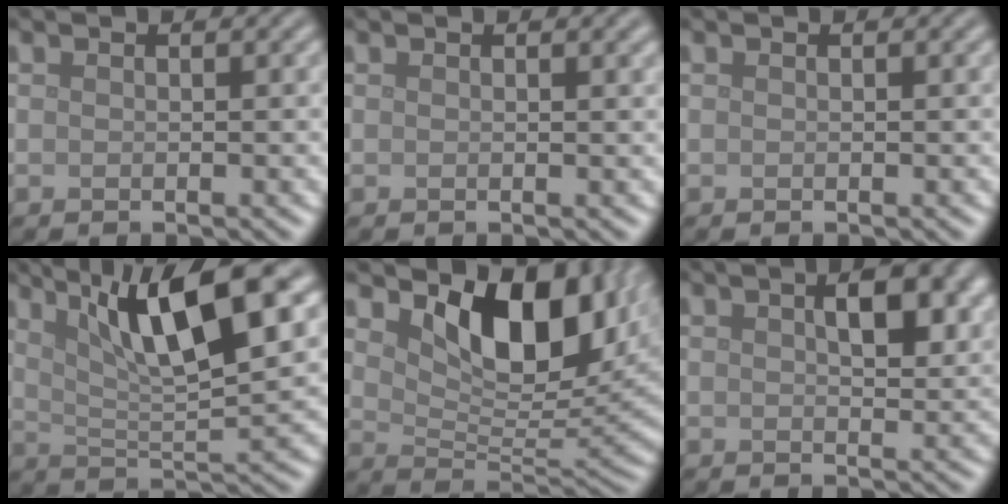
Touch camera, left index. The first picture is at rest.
{"total": 1.1, "force": [0.6, 0.3, 0.8], "torque": [-0.006, 0.005, 0.009]}
{"total": 0.0}
{"total": 9.9, "force": [4.8, 2.3, 8.3], "torque": [-0.128, 0.007, 0.083]}
{"total": 9.2, "force": [3.9, 4.8, 6.8], "torque": [-0.102, -0.016, 0.066]}
{"total": 4.4, "force": [1.4, 1.9, 3.7], "torque": [-0.054, 0.005, 0.023]}